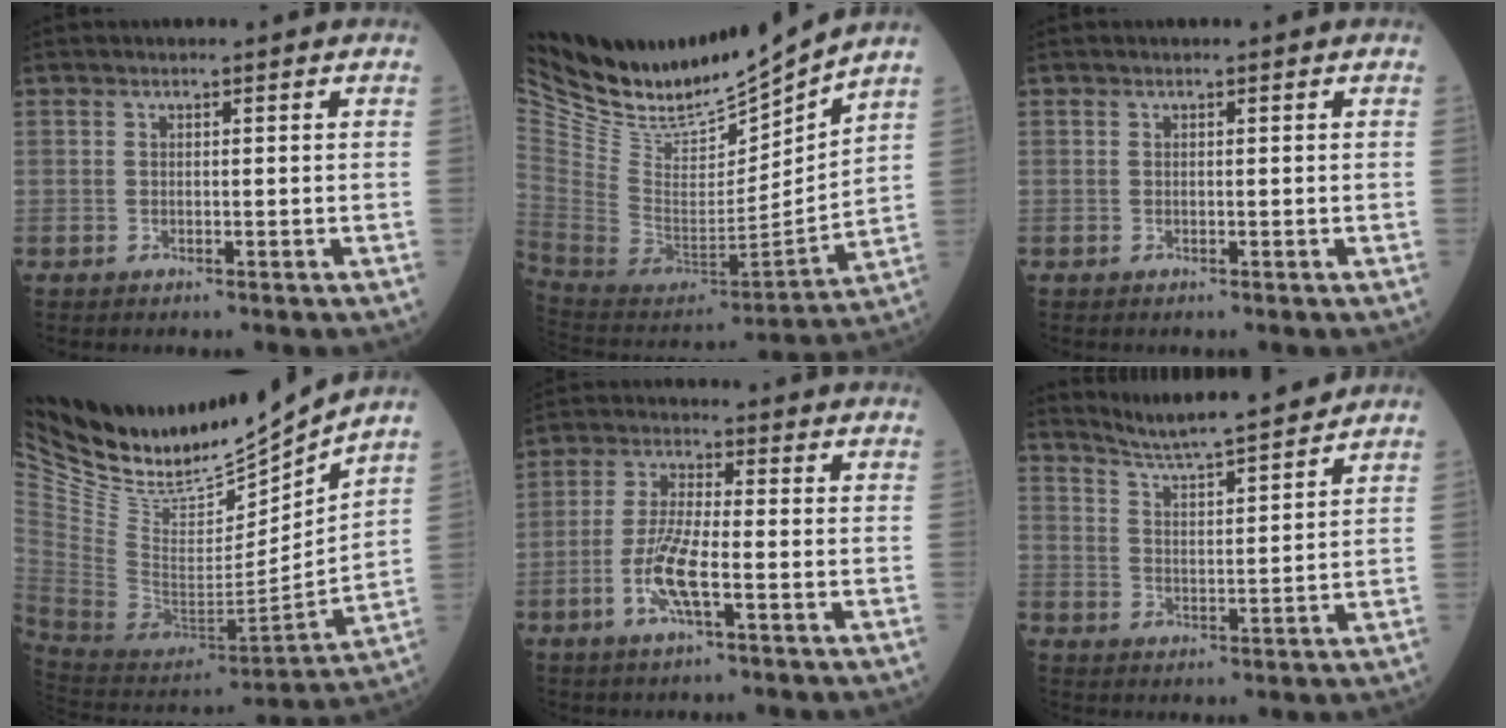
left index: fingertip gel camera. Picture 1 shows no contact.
{"total": 16.8, "force": [16.1, 1.5, 4.3], "torque": [-0.100, -0.047, 0.302]}
{"total": 0.0}
{"total": 19.1, "force": [18.1, 2.8, 5.2], "torque": [-0.110, -0.065, 0.323]}
{"total": 7.4, "force": [-2.8, 1.3, 6.8], "torque": [-0.143, -0.008, -0.059]}
{"total": 11.5, "force": [10.7, 0.1, 4.1], "torque": [-0.075, 0.005, 0.169]}